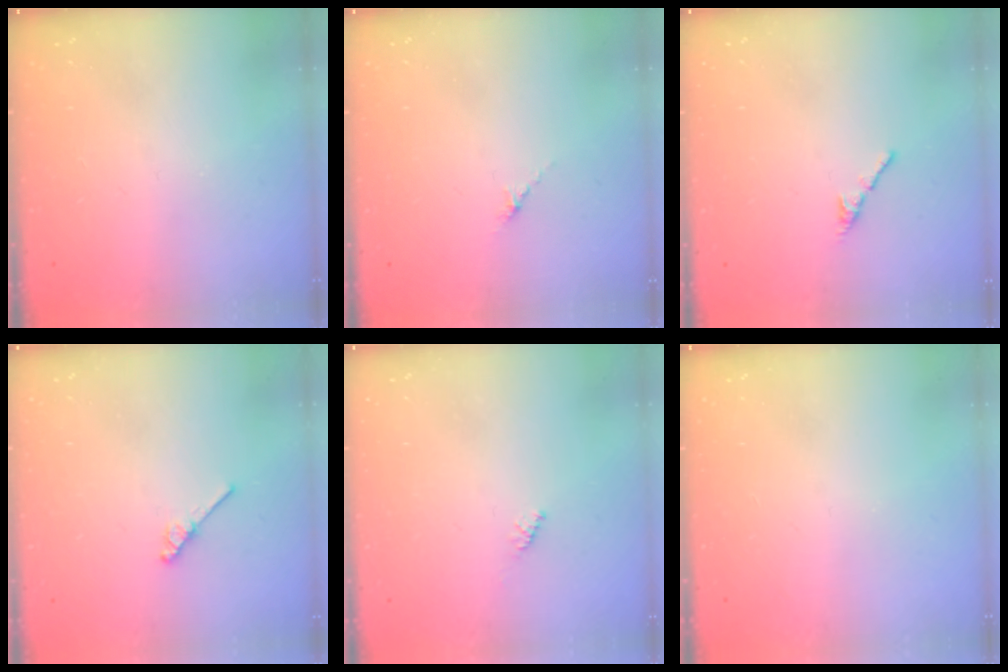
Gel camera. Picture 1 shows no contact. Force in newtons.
{"total": 2.7, "press": 2.7, "slide": 0.7}
{"total": 2.7, "press": 2.6, "slide": 0.8}
{"total": 3.7, "press": 3.7, "slide": 0.4}
{"total": 1.6, "press": 1.5, "slide": 0.4}
{"total": 0.0}